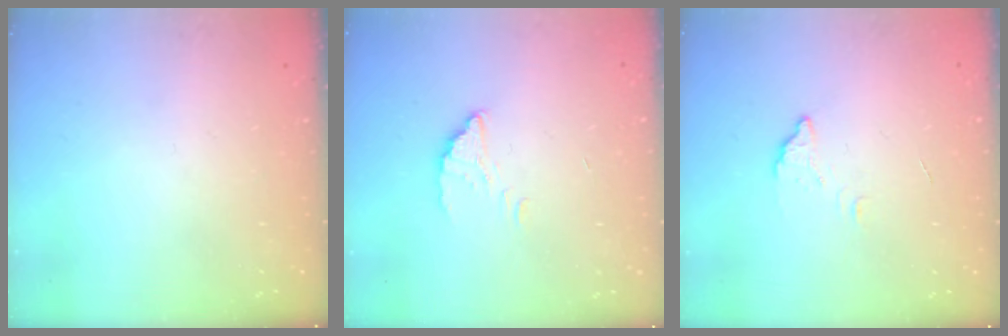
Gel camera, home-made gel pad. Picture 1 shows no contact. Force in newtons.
{"total": 2.4, "press": 2.4, "slide": 0.0}
{"total": 2.8, "press": 2.8, "slide": 0.2}